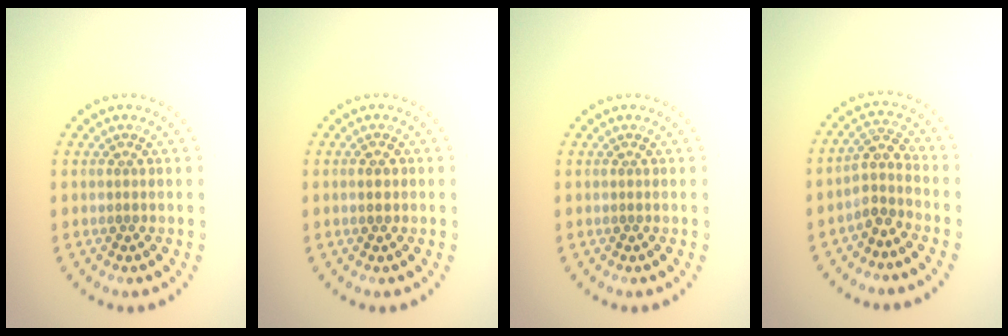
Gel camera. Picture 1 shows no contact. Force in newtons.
{"total": 1.5, "press": 1.5, "slide": 0.1}
{"total": 0.0}
{"total": 2.5, "press": 1.9, "slide": 1.6}